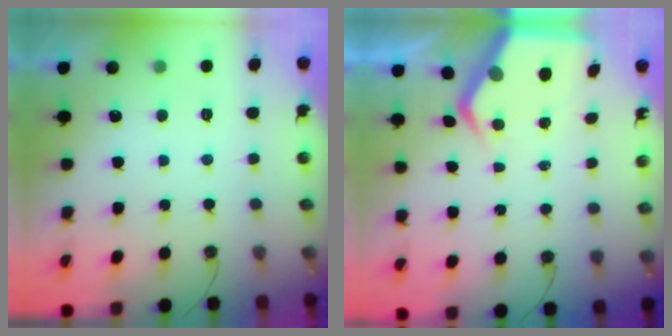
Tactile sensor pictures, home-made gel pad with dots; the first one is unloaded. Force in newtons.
{"total": 7.4, "press": 7.3, "slide": 0.8}